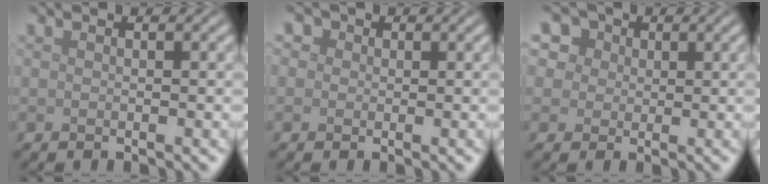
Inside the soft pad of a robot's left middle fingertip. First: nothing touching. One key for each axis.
{"total": 2.5, "fx": 1.1, "fy": 2.0, "fz": 1.0, "tx": -0.010, "ty": 0.014, "tz": -0.005}
{"total": 8.0, "fx": 4.1, "fy": 5.9, "fz": 3.4, "tx": -0.070, "ty": 0.026, "tz": 0.043}